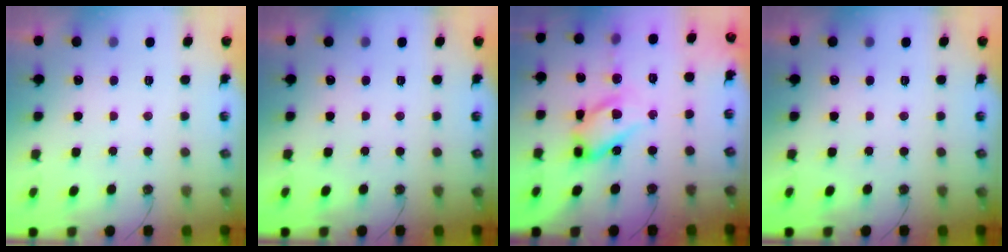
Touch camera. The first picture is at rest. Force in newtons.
{"total": 0.0}
{"total": 15.2, "press": 15.1, "slide": 0.8}
{"total": 0.0}